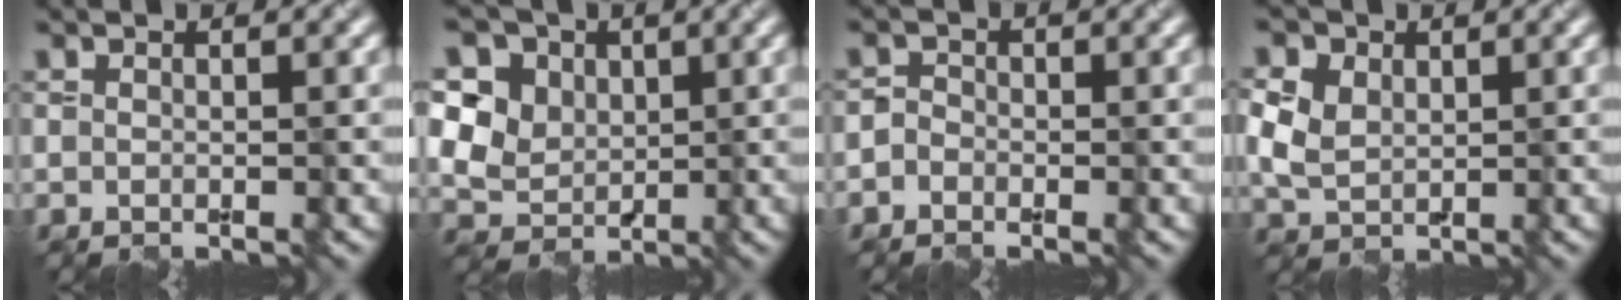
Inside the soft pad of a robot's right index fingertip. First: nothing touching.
{"total": 8.9, "force": [4.0, 6.8, 4.2], "torque": [-0.090, 0.012, 0.056]}
{"total": 1.3, "force": [-0.9, 0.9, 0.3], "torque": [0.006, 0.006, -0.020]}
{"total": 5.2, "force": [1.4, 4.0, 3.1], "torque": [-0.094, 0.018, 0.029]}